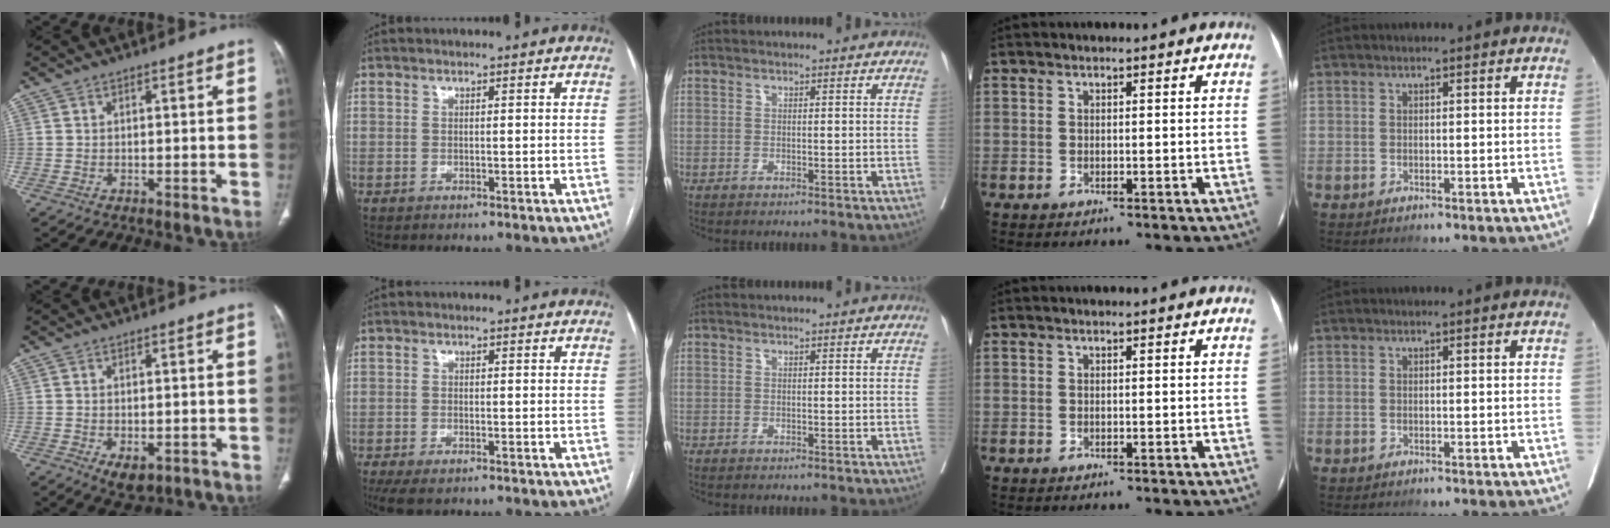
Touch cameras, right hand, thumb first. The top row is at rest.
{"thumb": {"total": 4.2, "force": [-1.4, 2.4, 3.2], "torque": [-0.049, -0.004, -0.012]}, "index": {"total": 4.6, "force": [-3.3, 1.7, 2.8], "torque": [-0.053, -0.011, -0.052]}}